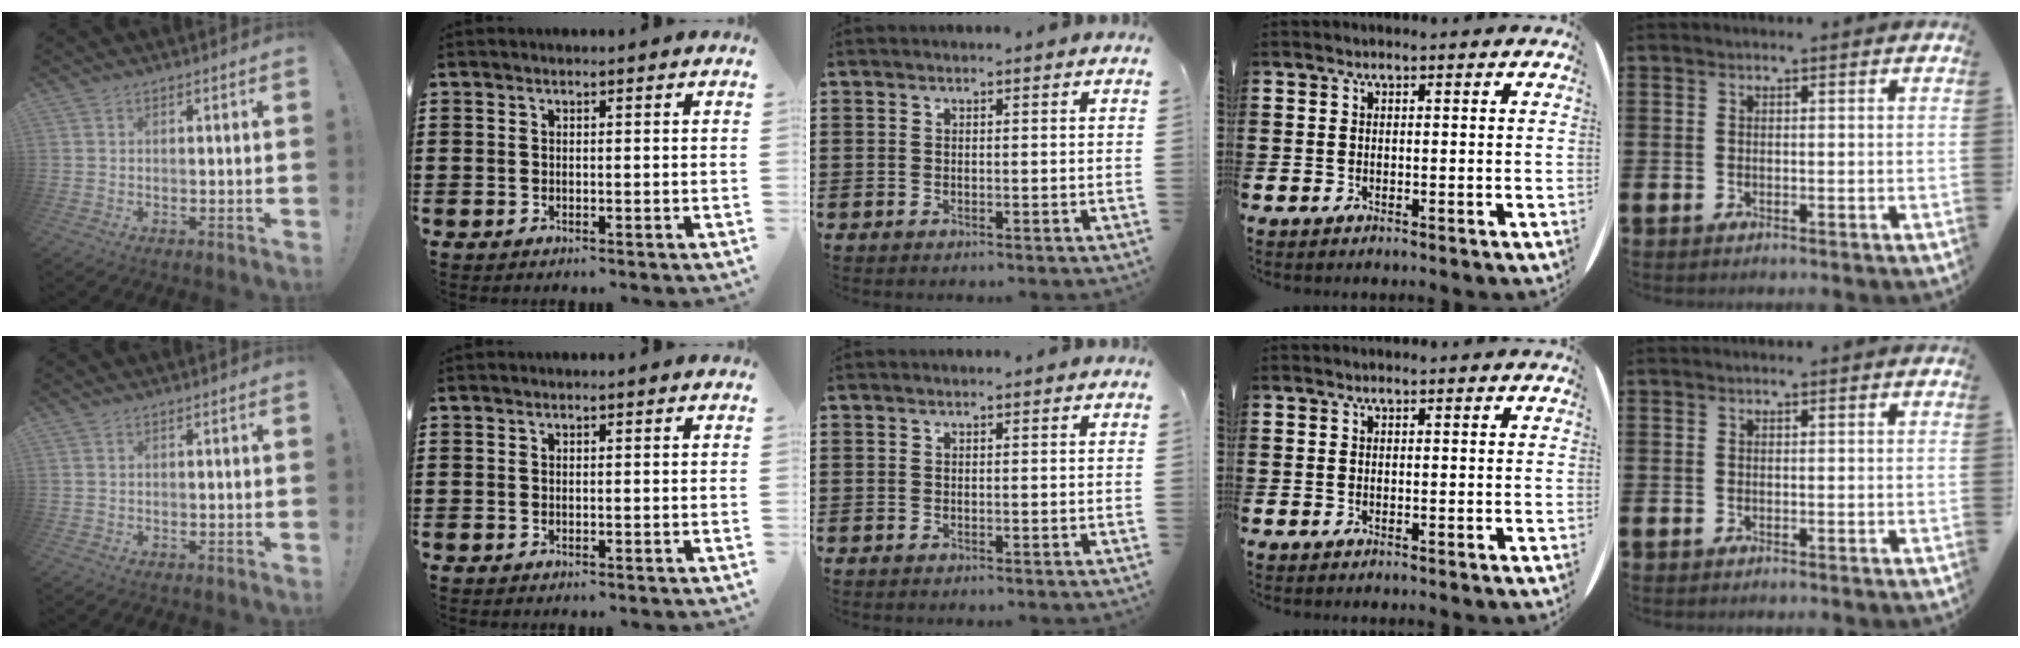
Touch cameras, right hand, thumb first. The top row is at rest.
{}